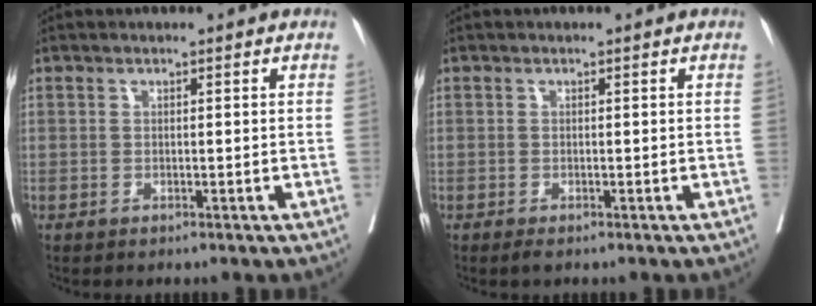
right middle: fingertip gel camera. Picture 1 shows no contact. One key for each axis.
{"total": 1.0, "fx": -0.7, "fy": 0.2, "fz": 0.6, "tx": -0.007, "ty": -0.003, "tz": -0.010}